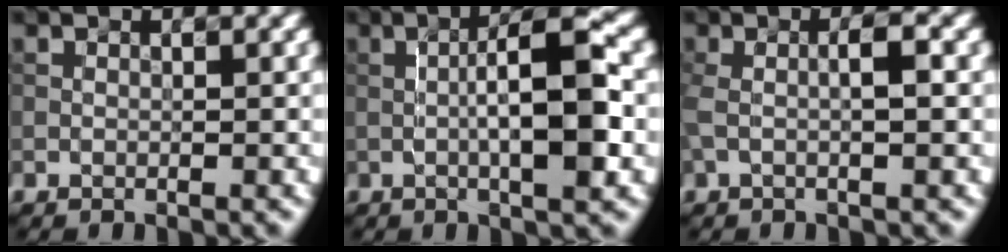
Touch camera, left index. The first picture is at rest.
{"total": 7.8, "force": [-0.2, 1.7, 7.6], "torque": [-0.116, 0.011, -0.007]}
{"total": 2.9, "force": [0.2, 0.6, 2.8], "torque": [-0.051, 0.006, 0.000]}